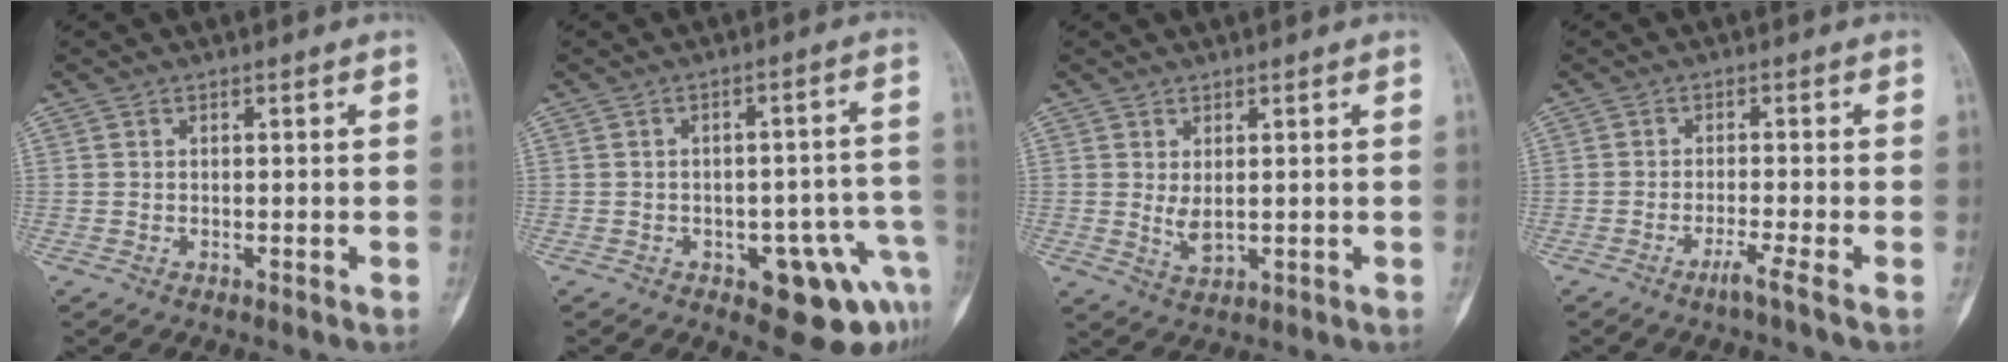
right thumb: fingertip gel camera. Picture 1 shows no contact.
{"total": 11.5, "force": [-5.3, 5.4, 8.7], "torque": [-0.066, 0.041, -0.057]}
{"total": 3.0, "force": [0.5, 1.4, 2.6], "torque": [-0.043, -0.011, 0.018]}
{"total": 2.6, "force": [-1.7, -0.9, 1.7], "torque": [-0.045, -0.001, -0.039]}